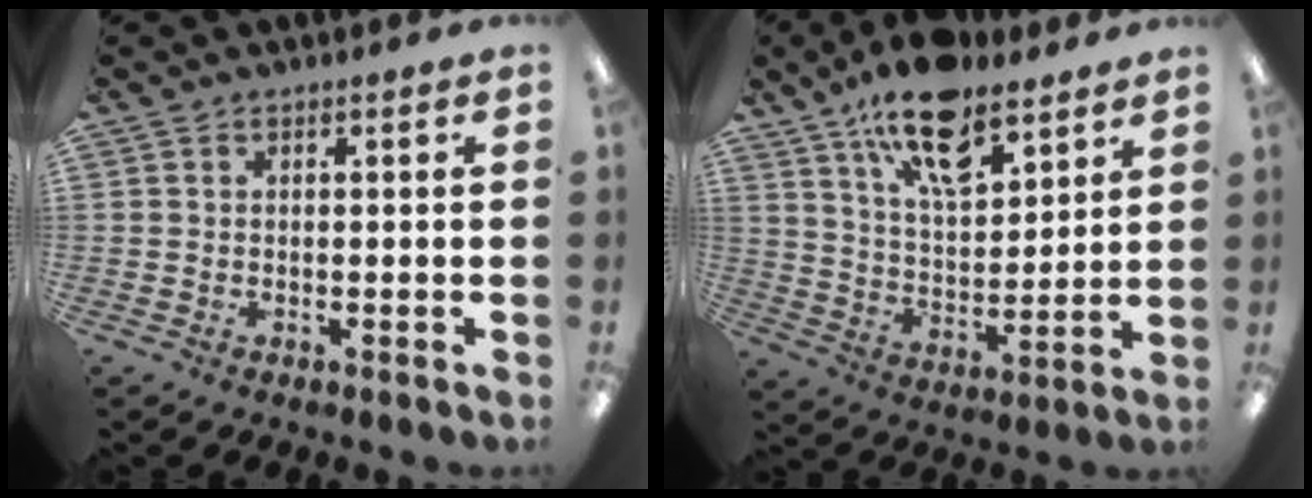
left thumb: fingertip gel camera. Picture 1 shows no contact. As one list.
[{"total": 16.9, "force": [11.4, 7.2, 10.2], "torque": [-0.165, -0.053, 0.195]}]